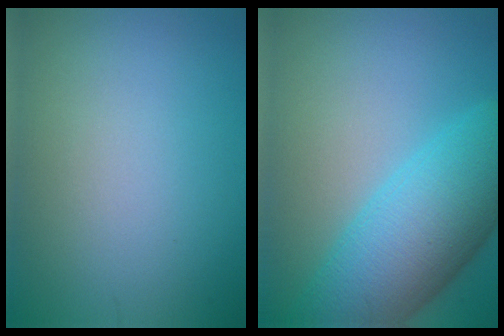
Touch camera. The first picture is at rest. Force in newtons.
{"total": 10.0, "press": 10.0, "slide": 0.3}